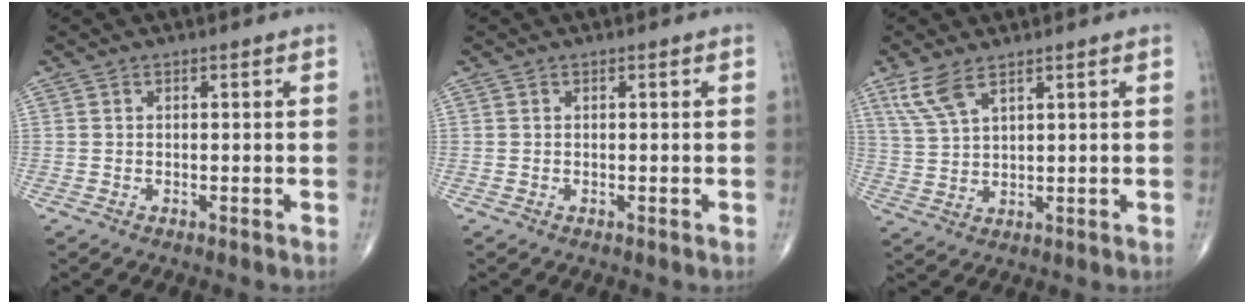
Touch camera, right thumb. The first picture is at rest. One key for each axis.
{"total": 0.0}
{"total": 6.0, "fx": 3.9, "fy": 2.0, "fz": 4.1, "tx": -0.092, "ty": -0.010, "tz": 0.088}